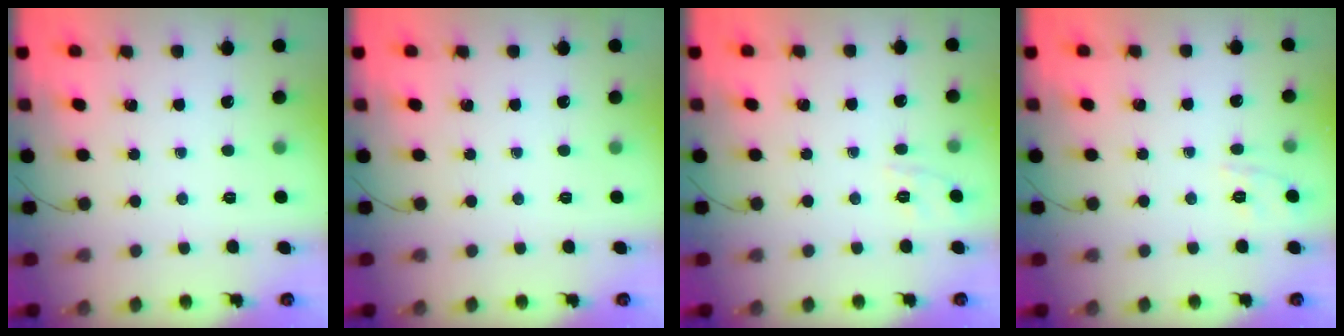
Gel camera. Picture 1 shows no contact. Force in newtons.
{"total": 0.0}
{"total": 1.8, "press": 0.3, "slide": 1.8}
{"total": 1.7, "press": 0.1, "slide": 1.7}